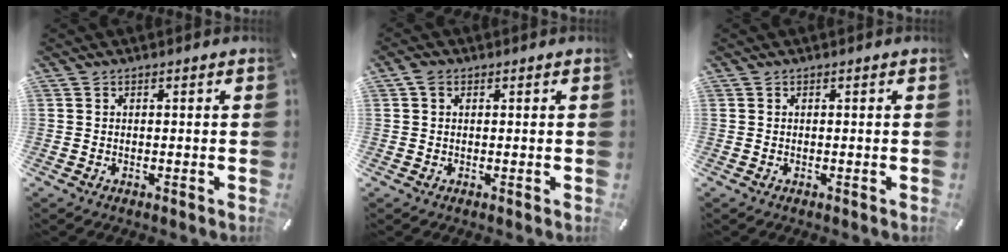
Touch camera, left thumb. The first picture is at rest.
{"total": 2.0, "force": [0.7, 1.6, 1.1], "torque": [-0.026, 0.007, 0.011]}
{"total": 0.0}